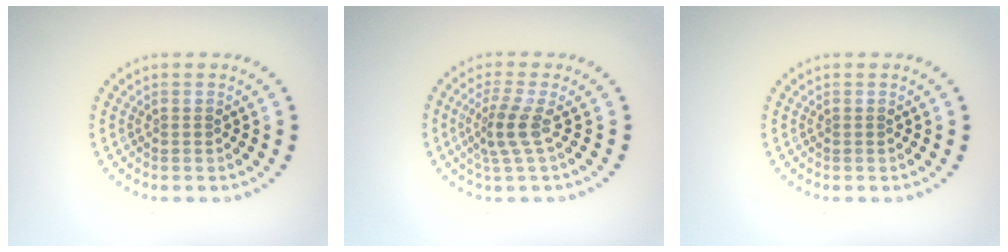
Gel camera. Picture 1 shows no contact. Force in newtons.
{"total": 2.6, "press": 1.8, "slide": 1.8}
{"total": 0.0}